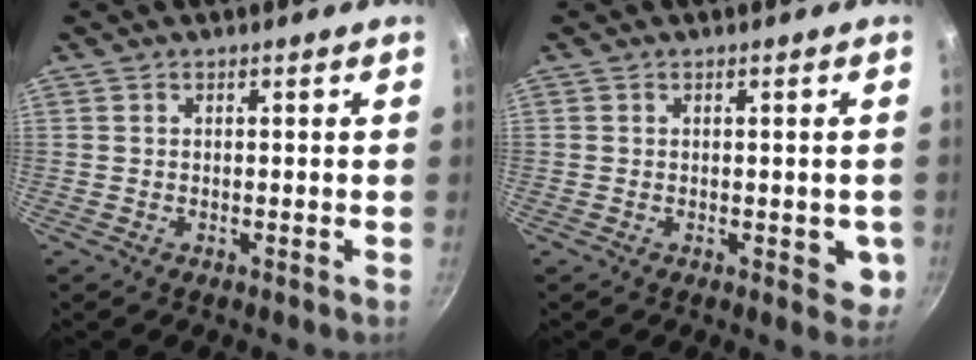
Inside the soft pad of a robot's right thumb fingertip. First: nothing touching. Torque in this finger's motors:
{"motor_torque": [0.45, 0.63, -0.19, 0.05, 0.02]}